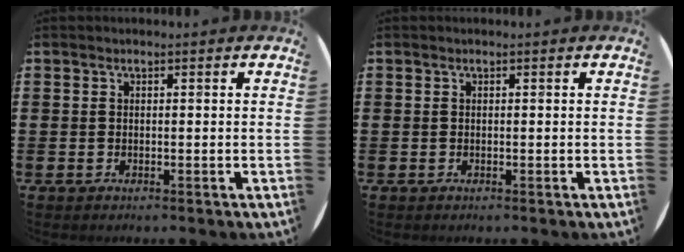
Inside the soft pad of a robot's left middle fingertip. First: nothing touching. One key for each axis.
{"total": 0.0}